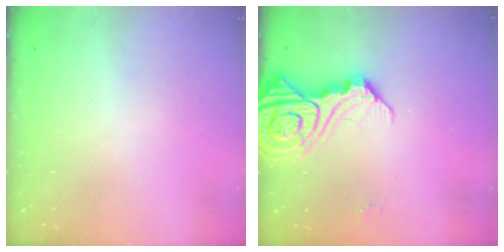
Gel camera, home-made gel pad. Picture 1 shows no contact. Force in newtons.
{"total": 15.5, "press": 15.4, "slide": 1.7}